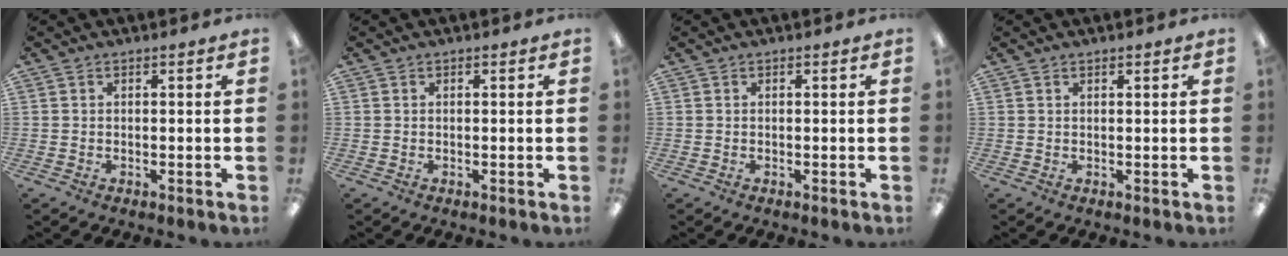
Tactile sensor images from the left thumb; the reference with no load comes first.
{"total": 0.0}
{"total": 0.0}
{"total": 0.6, "force": [0.5, 0.2, 0.2], "torque": [-0.003, 0.002, 0.010]}